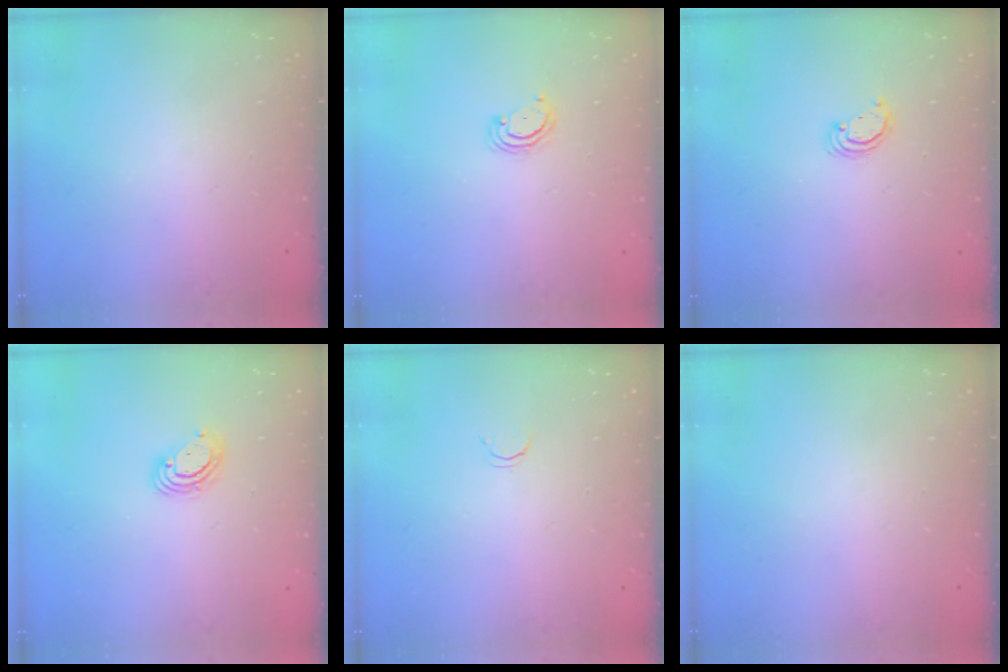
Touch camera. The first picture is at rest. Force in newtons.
{"total": 2.9, "press": 2.9, "slide": 0.3}
{"total": 2.8, "press": 2.8, "slide": 0.2}
{"total": 5.0, "press": 4.9, "slide": 0.5}
{"total": 2.1, "press": 2.1, "slide": 0.4}
{"total": 0.0}